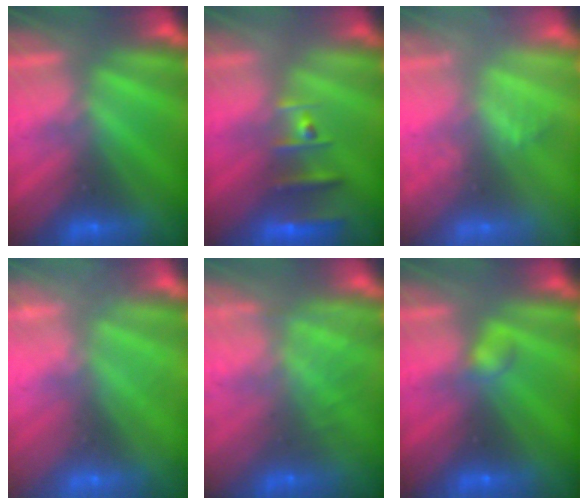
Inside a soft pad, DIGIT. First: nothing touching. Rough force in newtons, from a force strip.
{"total": 2.4}
{"total": 2.1}
{"total": 2.5}
{"total": 8.1}
{"total": 2.2}